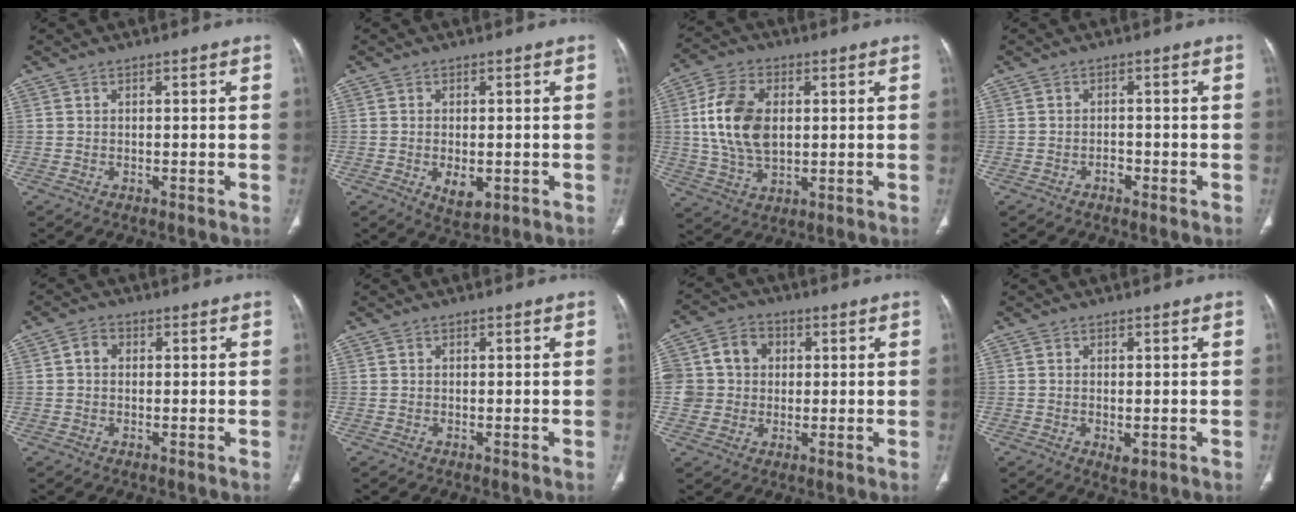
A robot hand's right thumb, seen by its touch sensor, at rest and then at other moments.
{"total": 4.8, "force": [-1.1, 2.7, 3.8], "torque": [-0.056, -0.008, -0.010]}
{"total": 13.2, "force": [1.6, 8.3, 10.1], "torque": [-0.189, 0.000, 0.033]}
{"total": 1.5, "force": [-0.9, 1.0, 0.8], "torque": [-0.009, 0.007, -0.015]}
{"total": 2.5, "force": [0.3, 2.1, 1.4], "torque": [-0.016, 0.011, 0.001]}
{"total": 0.0}
{"total": 12.7, "force": [1.6, 11.5, 5.3], "torque": [-0.087, 0.028, 0.030]}
{"total": 2.4, "force": [-0.6, 1.3, 2.0], "torque": [-0.035, -0.007, -0.006]}